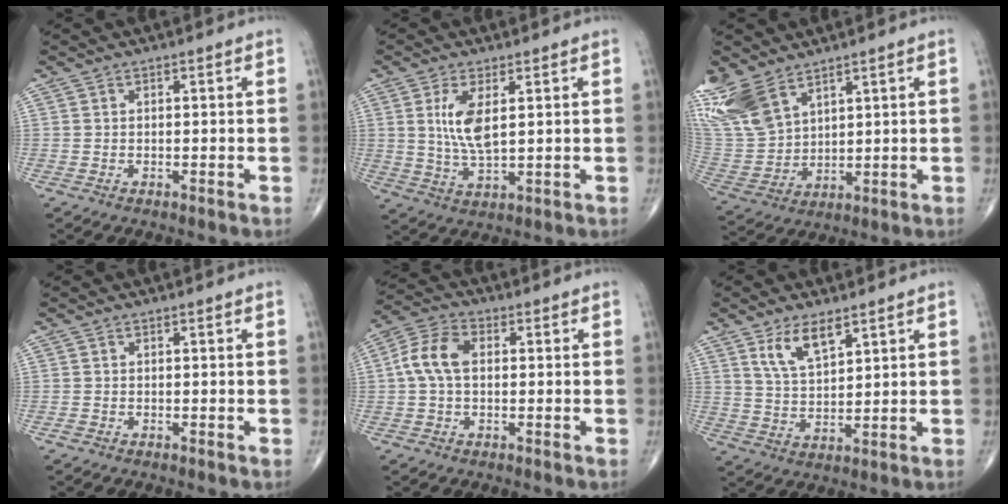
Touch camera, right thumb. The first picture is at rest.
{"total": 7.3, "force": [1.9, 2.9, 6.4], "torque": [-0.133, -0.014, 0.044]}
{"total": 15.3, "force": [9.9, 8.2, 8.2], "torque": [-0.188, -0.026, 0.214]}
{"total": 0.5, "force": [-0.2, 0.4, 0.2], "torque": [-0.004, -0.001, -0.005]}
{"total": 7.6, "force": [0.7, 4.8, 5.8], "torque": [-0.124, 0.025, 0.007]}
{"total": 7.2, "force": [4.4, 2.9, 4.9], "torque": [-0.083, -0.026, 0.089]}